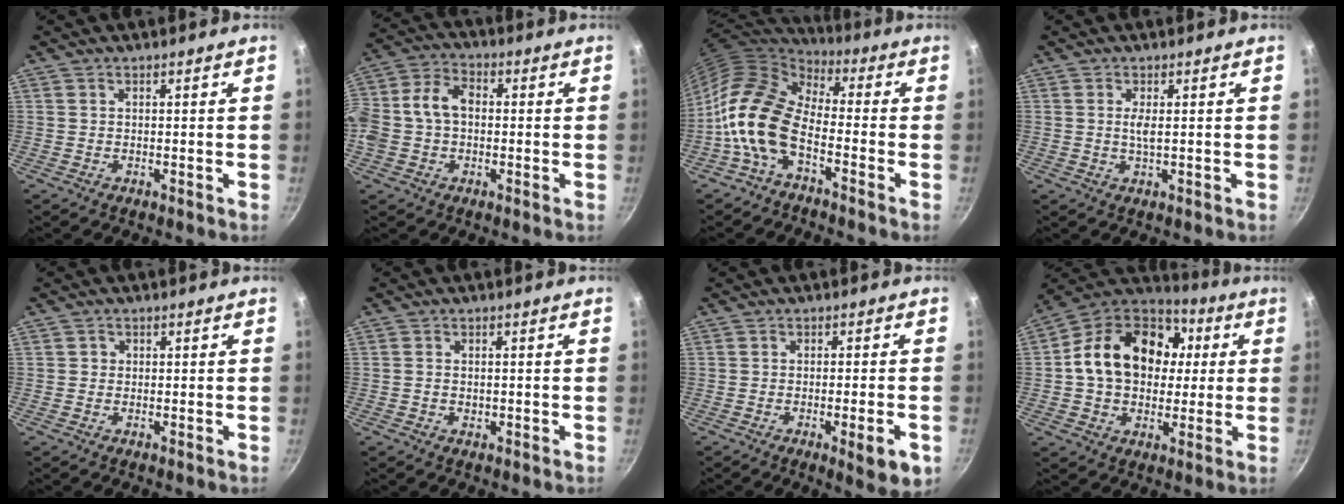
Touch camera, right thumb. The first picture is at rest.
{"total": 11.9, "force": [-0.2, 8.6, 8.2], "torque": [-0.153, 0.037, -0.020]}
{"total": 13.9, "force": [-4.8, 7.8, 10.5], "torque": [-0.184, 0.044, -0.114]}
{"total": 2.1, "force": [0.3, 0.4, 2.0], "torque": [-0.045, -0.004, 0.008]}
{"total": 0.9, "force": [0.0, 0.9, 0.2], "torque": [0.003, 0.000, -0.002]}
{"total": 1.4, "force": [-0.3, 1.0, 0.9], "torque": [-0.015, 0.002, -0.006]}
{"total": 7.4, "force": [-2.8, 1.6, 6.6], "torque": [-0.082, 0.002, -0.034]}
{"total": 21.4, "force": [3.0, 16.1, 13.8], "torque": [-0.212, 0.030, 0.038]}